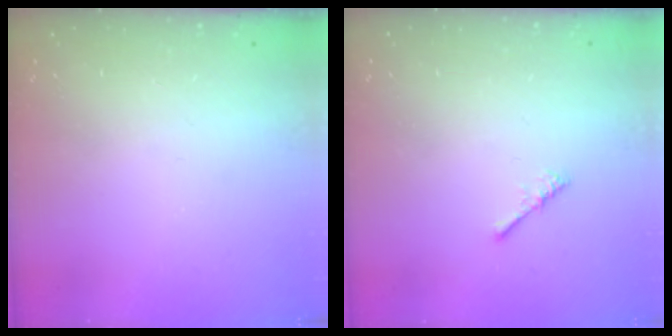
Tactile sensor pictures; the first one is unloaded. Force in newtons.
{"total": 0.0}